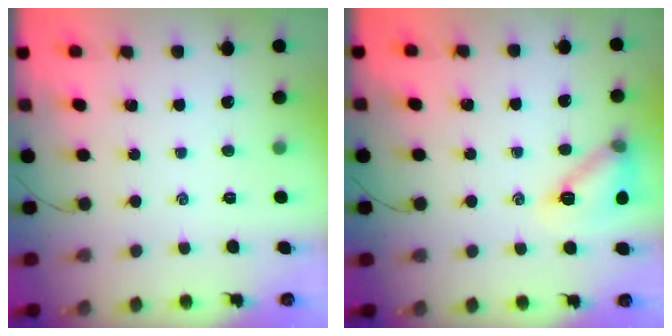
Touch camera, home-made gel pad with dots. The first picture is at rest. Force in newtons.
{"total": 12.8, "press": 12.7, "slide": 0.7}